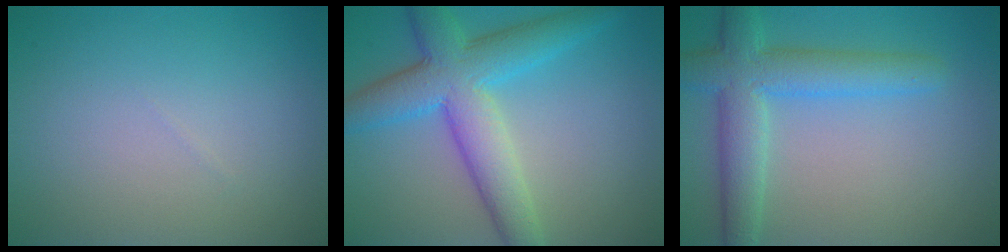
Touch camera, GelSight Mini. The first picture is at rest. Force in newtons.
{"total": 7.5, "press": 7.5, "slide": 0.2}
{"total": 5.8, "press": 5.8, "slide": 0.3}